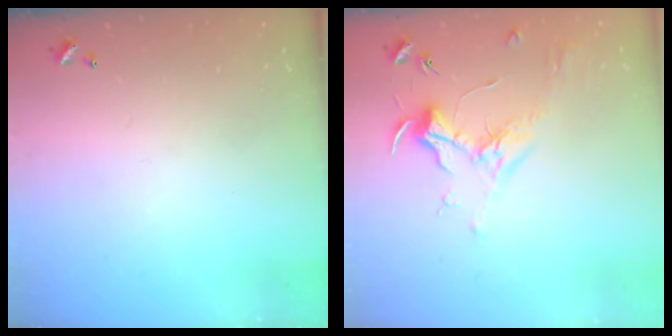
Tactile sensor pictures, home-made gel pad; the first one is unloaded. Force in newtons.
{"total": 2.0, "press": 1.8, "slide": 0.7}